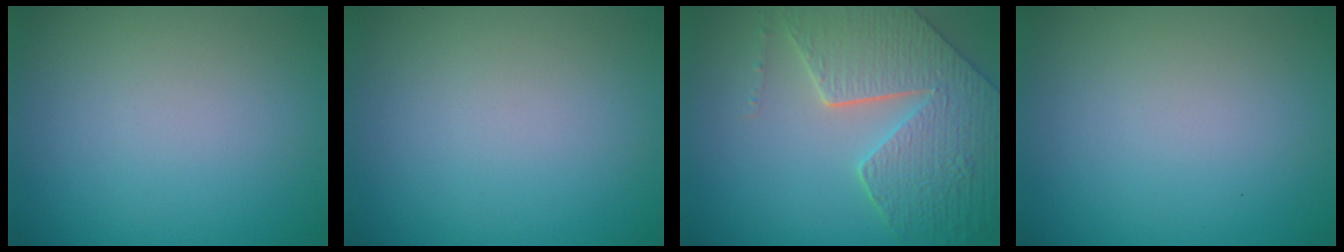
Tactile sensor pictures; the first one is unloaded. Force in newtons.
{"total": 0.0}
{"total": 8.3, "press": 6.1, "slide": 5.6}
{"total": 0.0}